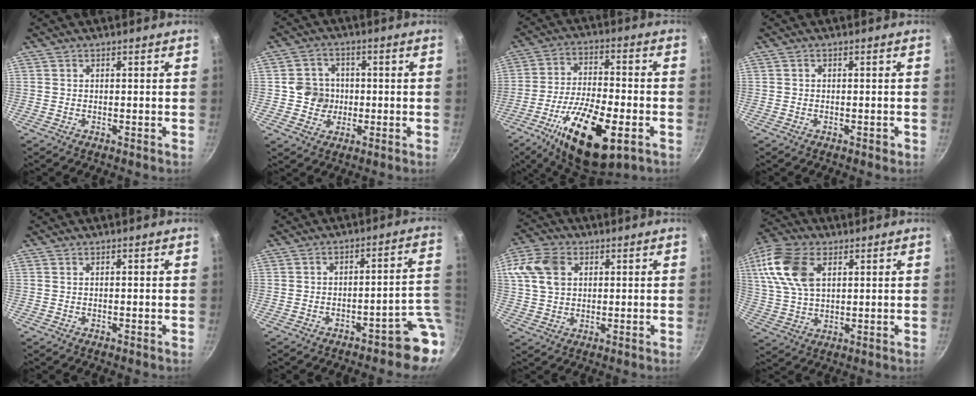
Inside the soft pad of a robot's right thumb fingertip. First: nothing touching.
{"total": 6.2, "force": [-0.4, 5.9, 1.8], "torque": [0.003, 0.013, -0.013]}
{"total": 19.8, "force": [-8.4, 7.8, 16.2], "torque": [-0.266, 0.019, -0.140]}
{"total": 0.9, "force": [-0.5, 0.6, 0.6], "torque": [-0.007, 0.005, -0.004]}
{"total": 0.0}
{"total": 6.8, "force": [-4.0, 1.6, 5.2], "torque": [-0.031, 0.046, -0.056]}
{"total": 10.3, "force": [2.9, 7.6, 6.3], "torque": [-0.112, 0.004, 0.045]}
{"total": 14.2, "force": [4.7, 8.6, 10.2], "torque": [-0.194, 0.002, 0.088]}